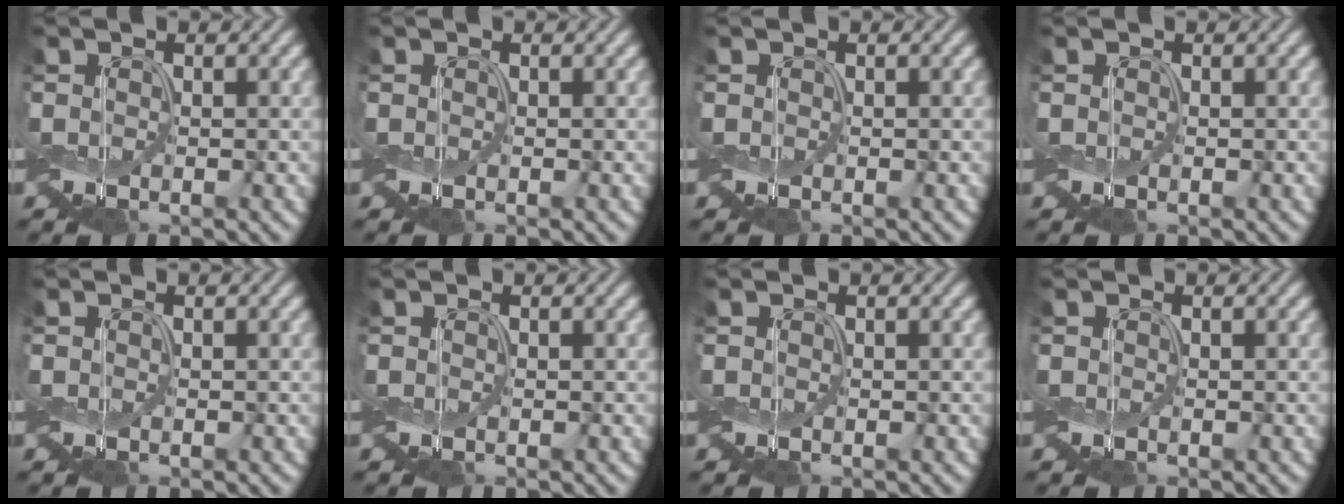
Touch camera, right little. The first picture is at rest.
{"total": 0.0}
{"total": 0.0}
{"total": 0.0}
{"total": 0.0}
{"total": 0.0}
{"total": 0.0}
{"total": 0.0}